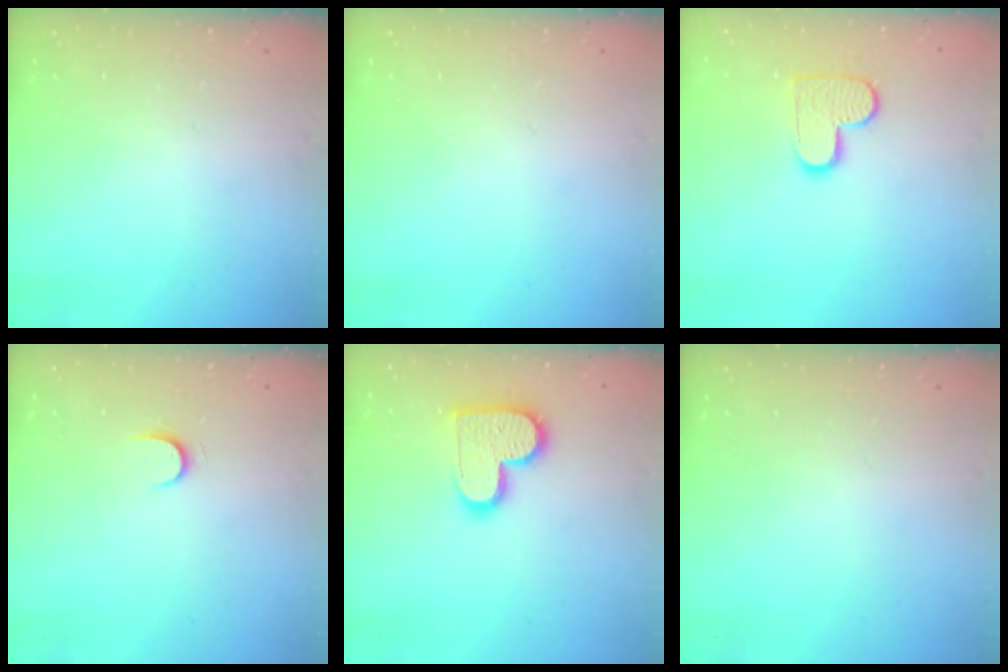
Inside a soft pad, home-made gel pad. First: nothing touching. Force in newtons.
{"total": 0.0}
{"total": 9.8, "press": 9.8, "slide": 0.6}
{"total": 5.2, "press": 5.2, "slide": 0.6}
{"total": 14.2, "press": 14.2, "slide": 1.1}
{"total": 0.0}